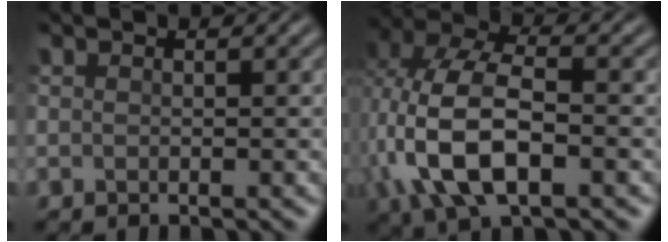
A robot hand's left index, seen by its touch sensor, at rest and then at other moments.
{"total": 9.6, "force": [-1.8, 5.0, 8.1], "torque": [-0.174, 0.007, -0.041]}